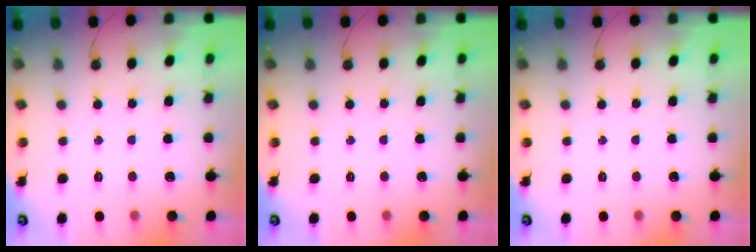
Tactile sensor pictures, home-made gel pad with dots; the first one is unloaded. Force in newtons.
{"total": 0.0}
{"total": 0.0}